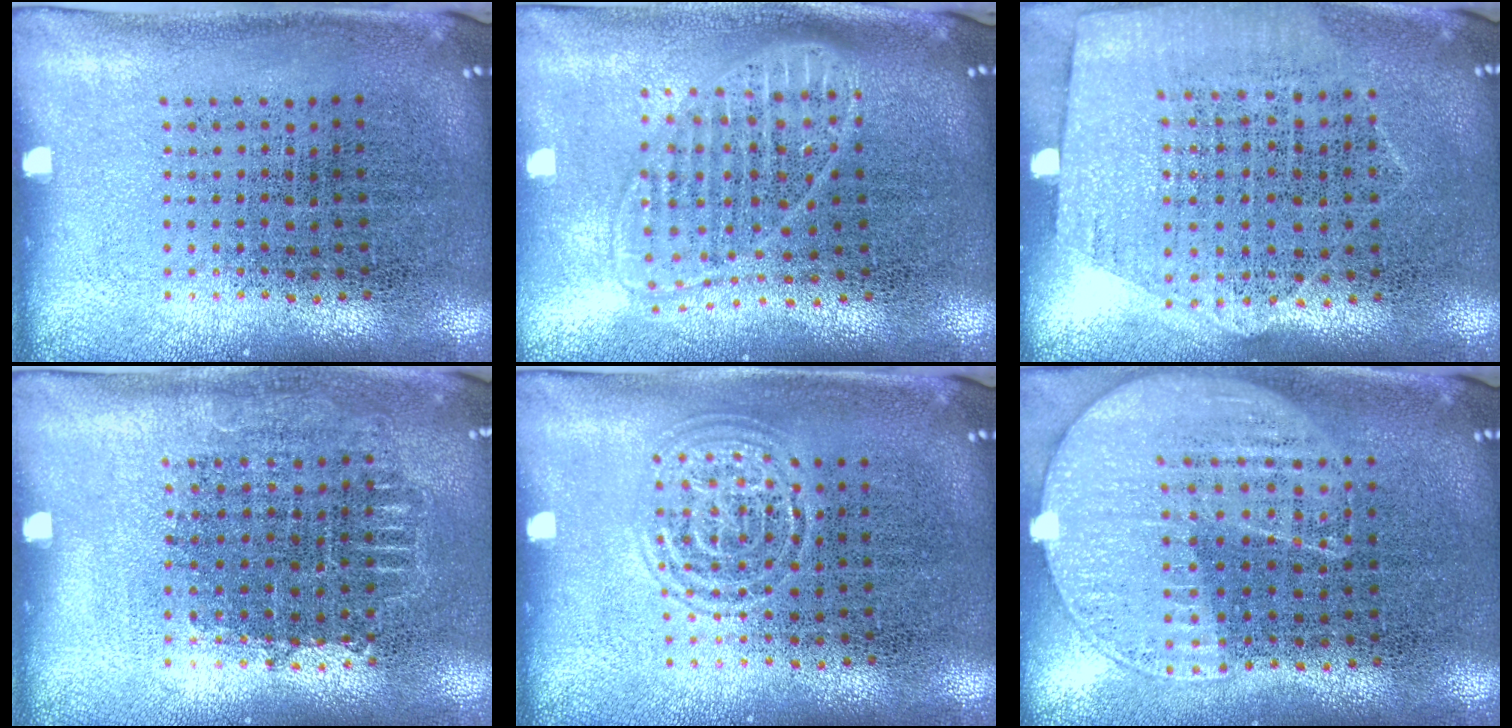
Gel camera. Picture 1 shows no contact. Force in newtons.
{"total": 1.8, "press": 1.5, "slide": 1.0}
{"total": 1.3, "press": 1.1, "slide": 0.7}
{"total": 0.7, "press": 0.7, "slide": 0.3}
{"total": 1.3, "press": 1.3, "slide": 0.1}
{"total": 1.1, "press": 1.0, "slide": 0.4}